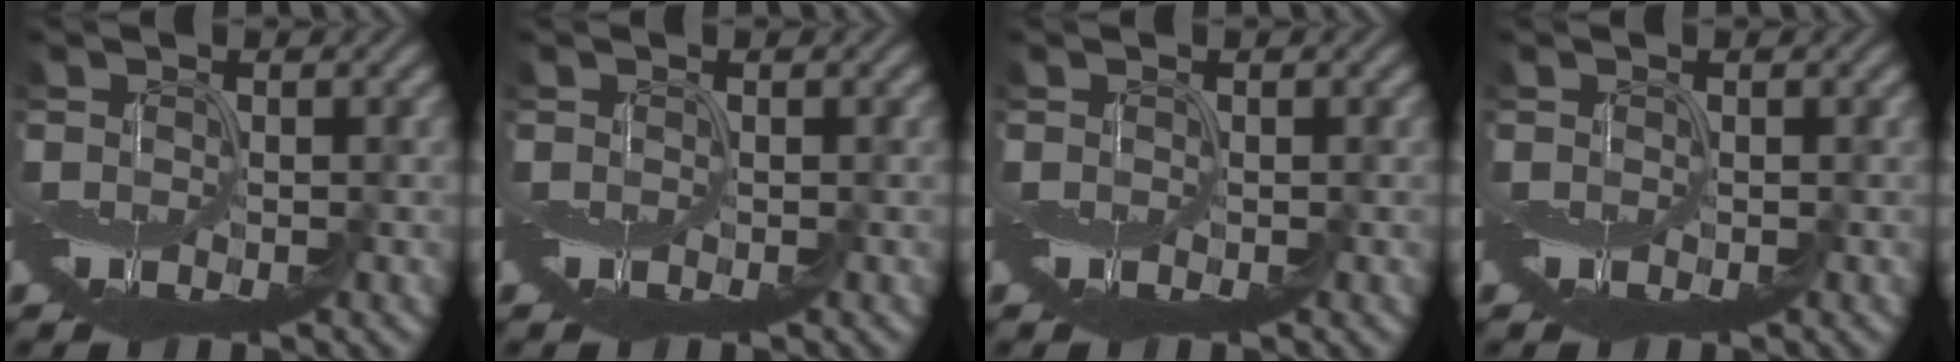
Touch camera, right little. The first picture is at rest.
{"total": 0.0}
{"total": 0.0}
{"total": 0.0}